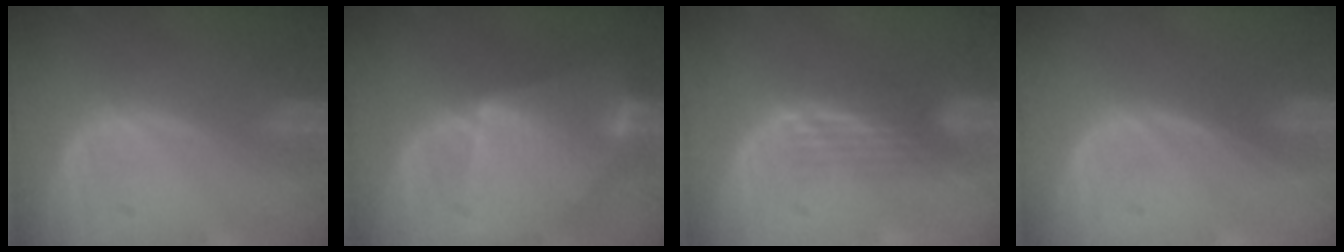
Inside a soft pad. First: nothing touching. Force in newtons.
{"total": 8.9, "press": 8.9, "slide": 0.5}
{"total": 3.4, "press": 2.9, "slide": 1.8}
{"total": 0.0}